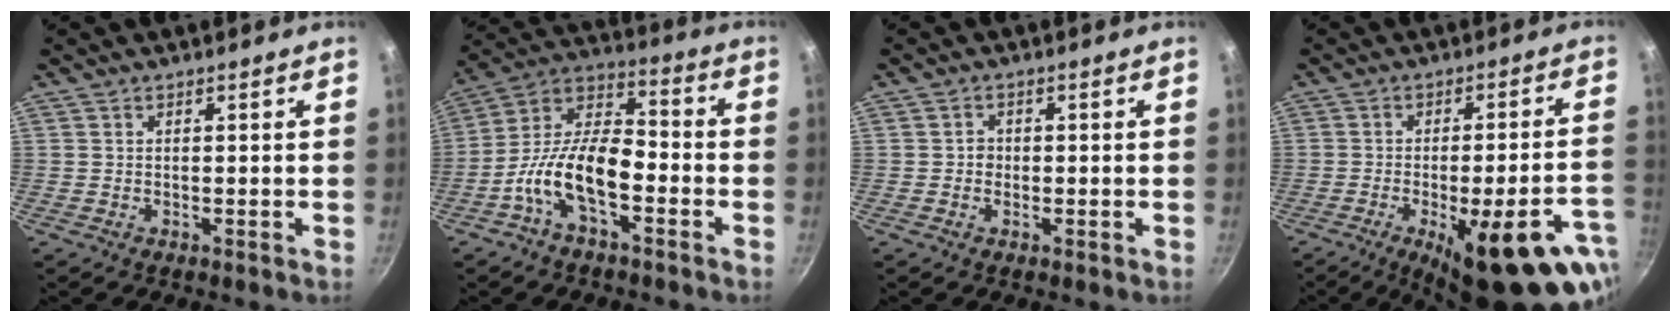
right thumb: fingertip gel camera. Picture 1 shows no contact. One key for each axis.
{"total": 14.6, "fx": -5.4, "fy": 6.9, "fz": 11.6, "tx": -0.202, "ty": 0.050, "tz": -0.119}
{"total": 1.9, "fx": -0.3, "fy": 1.7, "fz": 0.8, "tx": -0.005, "ty": 0.003, "tz": -0.008}
{"total": 23.4, "fx": -11.0, "fy": 7.4, "fz": 19.3, "tx": -0.201, "ty": 0.033, "tz": -0.142}